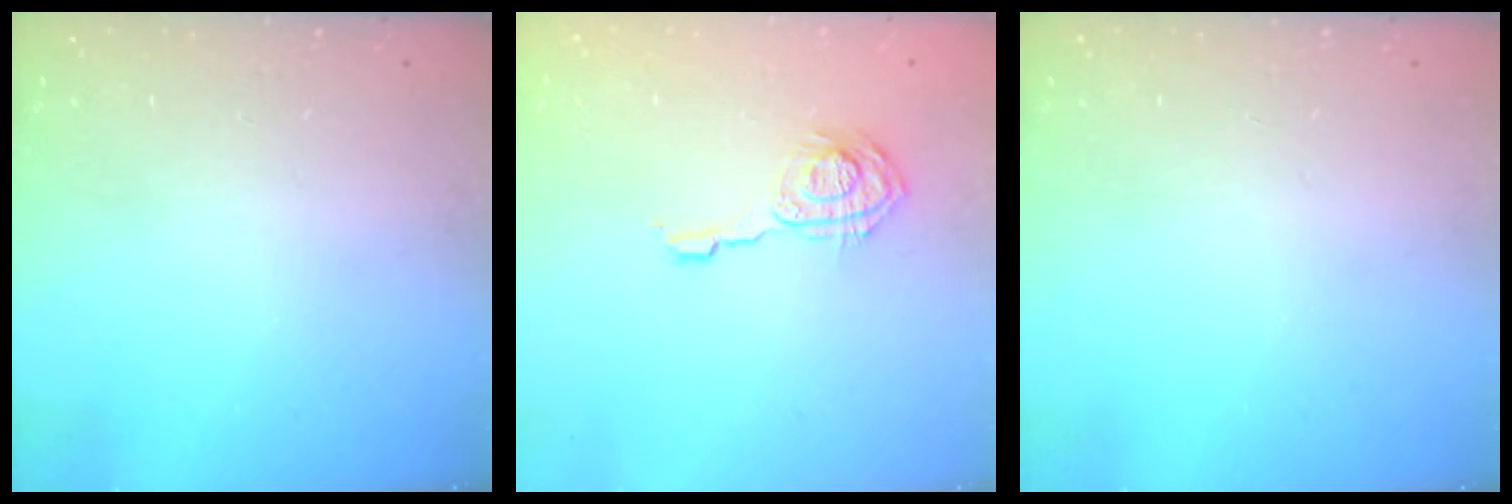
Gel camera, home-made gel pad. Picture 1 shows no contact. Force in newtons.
{"total": 9.7, "press": 9.7, "slide": 0.5}
{"total": 0.0}